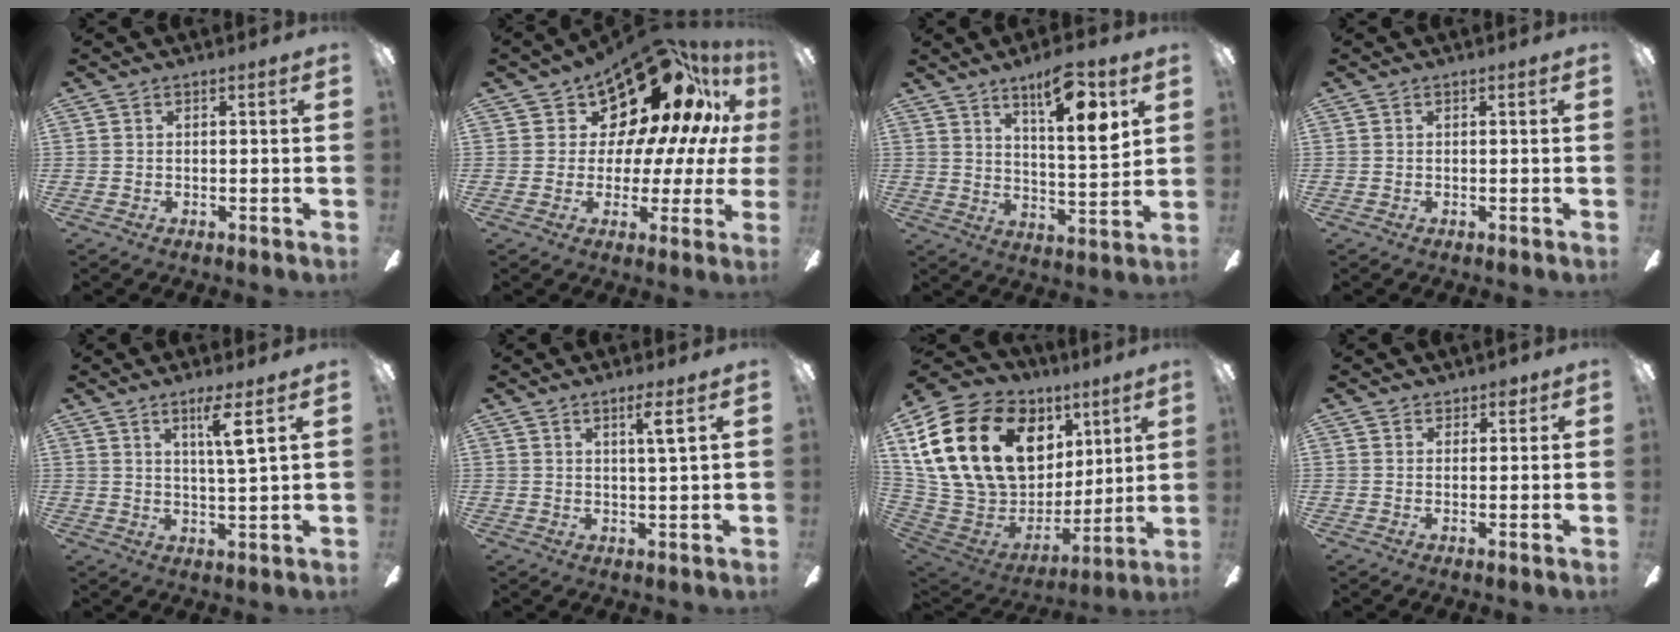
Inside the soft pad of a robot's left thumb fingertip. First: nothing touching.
{"total": 20.0, "force": [12.9, 10.2, 11.2], "torque": [-0.158, -0.098, 0.224]}
{"total": 12.7, "force": [7.6, 3.2, 9.7], "torque": [-0.144, -0.038, 0.120]}
{"total": 0.0}
{"total": 6.6, "force": [3.7, 0.0, 5.5], "torque": [-0.093, -0.009, 0.054]}
{"total": 4.0, "force": [2.4, -0.4, 3.2], "torque": [-0.061, -0.006, 0.037]}
{"total": 26.9, "force": [9.9, 17.9, 17.4], "torque": [-0.360, -0.029, 0.205]}
{"total": 2.4, "force": [1.8, 1.4, 0.7], "torque": [0.000, -0.005, 0.030]}